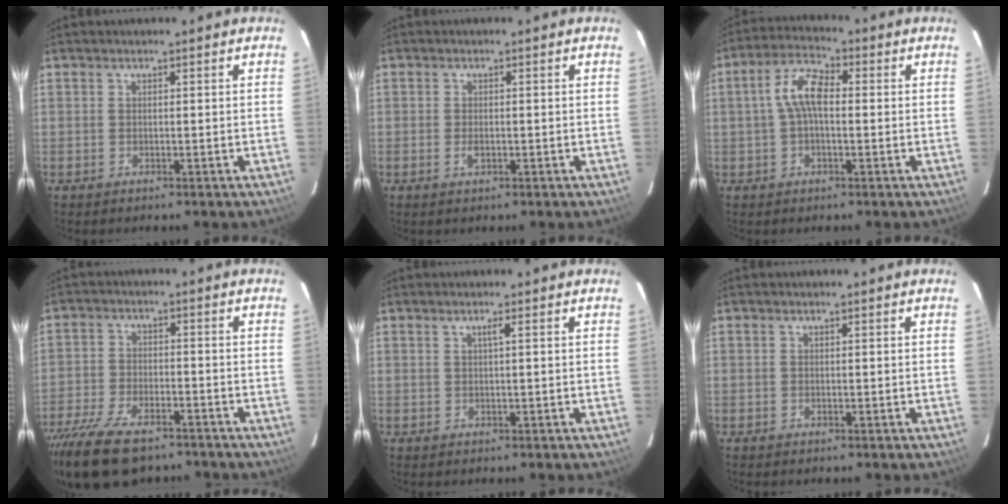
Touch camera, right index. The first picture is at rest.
{"total": 2.0, "force": [-0.7, 0.9, 1.6], "torque": [-0.031, -0.003, -0.013]}
{"total": 7.0, "force": [0.3, 3.3, 6.2], "torque": [-0.128, 0.021, 0.003]}
{"total": 15.9, "force": [-12.1, 6.3, 8.2], "torque": [-0.188, -0.032, -0.211]}
{"total": 0.9, "force": [0.2, -0.3, 0.8], "torque": [-0.013, 0.001, 0.002]}
{"total": 0.0}